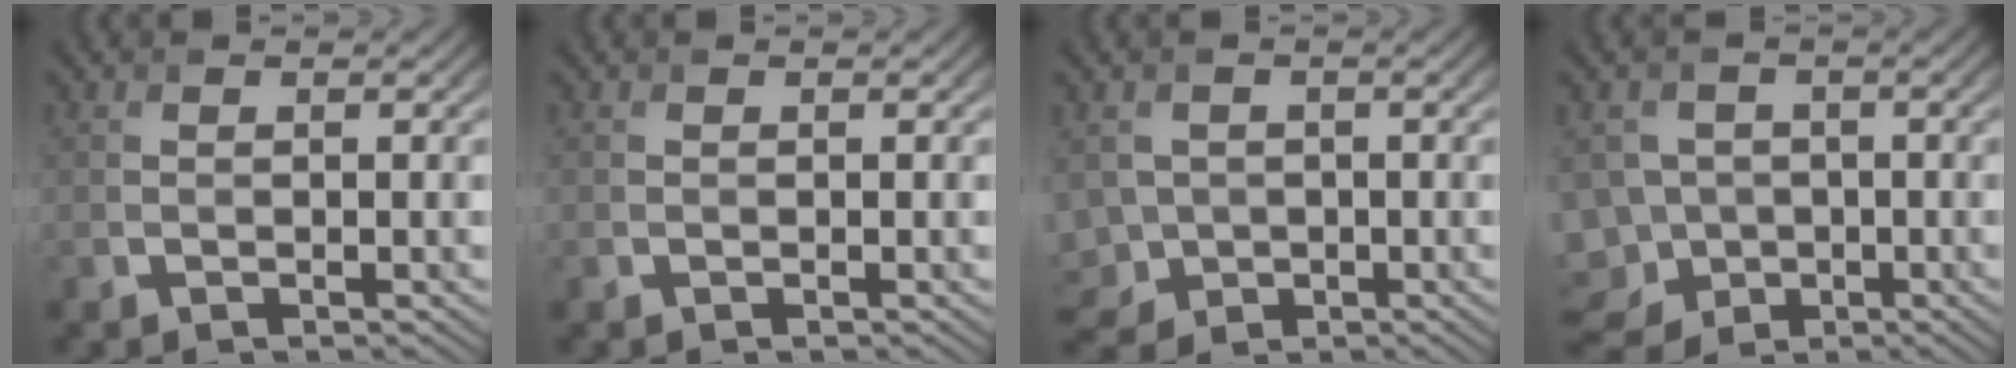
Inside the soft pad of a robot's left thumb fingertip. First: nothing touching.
{"total": 0.0}
{"total": 4.0, "force": [-1.1, 3.5, 1.6], "torque": [-0.045, -0.007, -0.031]}
{"total": 7.4, "force": [-3.4, 6.0, 2.6], "torque": [-0.061, -0.013, -0.075]}